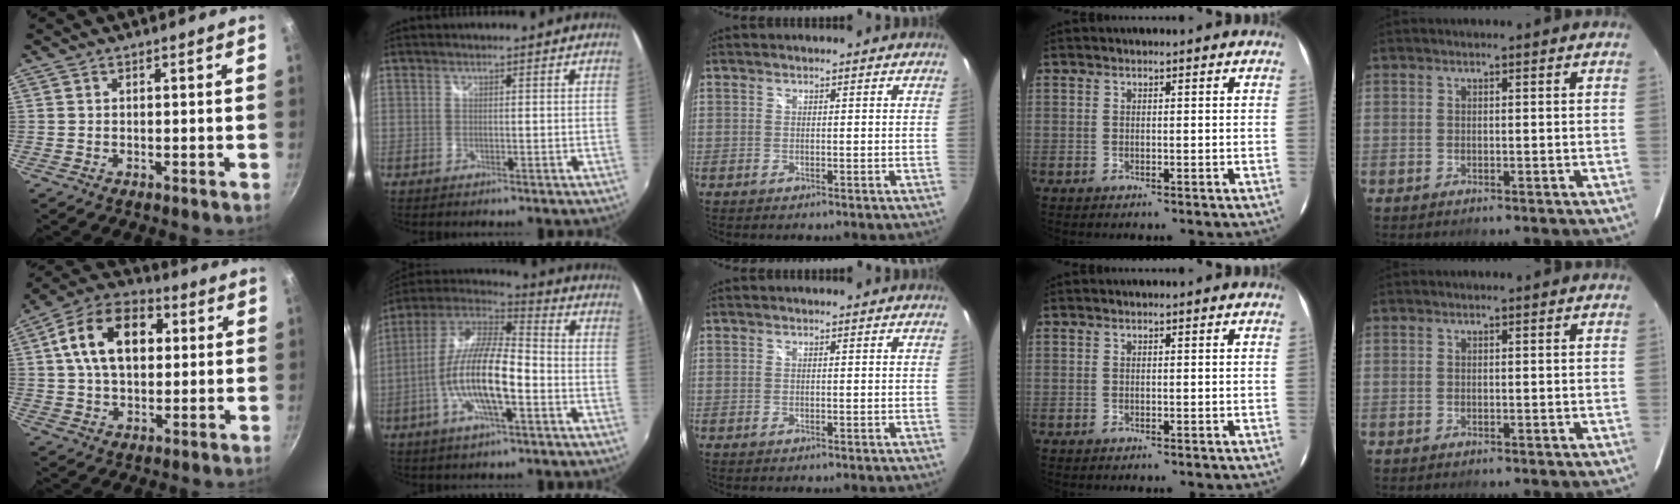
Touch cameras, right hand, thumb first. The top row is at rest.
{"thumb": {"total": 16.5, "force": [3.7, 10.7, 11.9], "torque": [-0.178, 0.019, 0.046]}, "index": {"total": 15.7, "force": [-4.7, 4.5, 14.3], "torque": [-0.281, -0.004, -0.092]}}